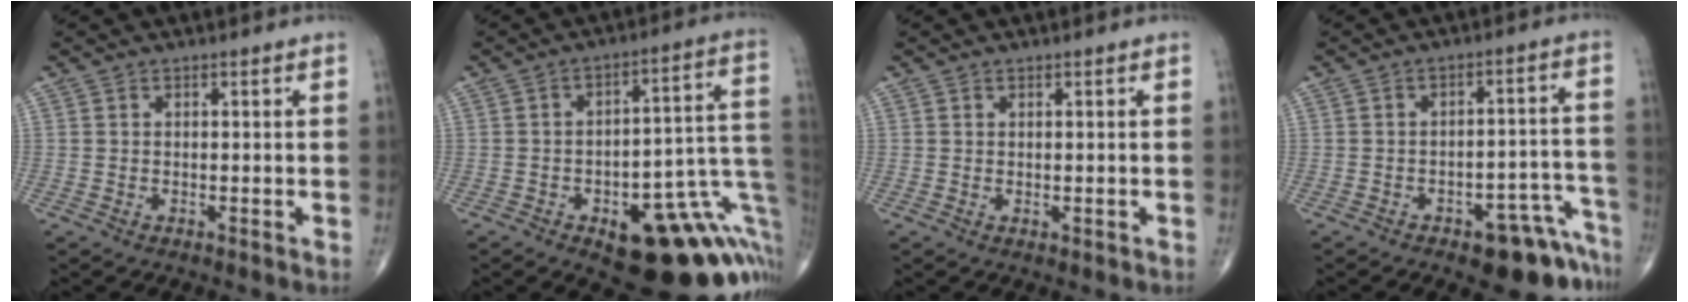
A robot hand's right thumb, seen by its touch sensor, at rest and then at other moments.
{"total": 23.2, "force": [-7.3, 9.7, 19.7], "torque": [-0.175, 0.054, -0.078]}
{"total": 0.6, "force": [0.0, 0.3, 0.6], "torque": [-0.010, 0.000, 0.004]}
{"total": 11.3, "force": [-7.5, 4.5, 7.1], "torque": [-0.049, 0.072, -0.095]}